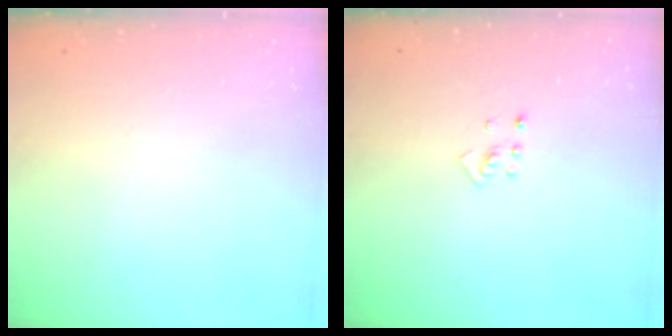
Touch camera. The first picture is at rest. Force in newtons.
{"total": 2.0, "press": 1.9, "slide": 0.8}